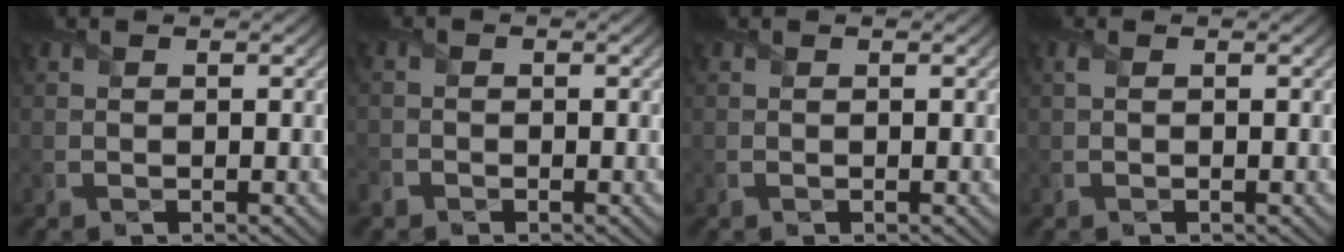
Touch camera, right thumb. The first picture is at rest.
{"total": 1.3, "force": [-1.0, 0.8, 0.2], "torque": [-0.005, -0.001, -0.025]}
{"total": 0.0}
{"total": 0.6, "force": [0.2, 0.2, 0.6], "torque": [-0.016, 0.004, 0.003]}